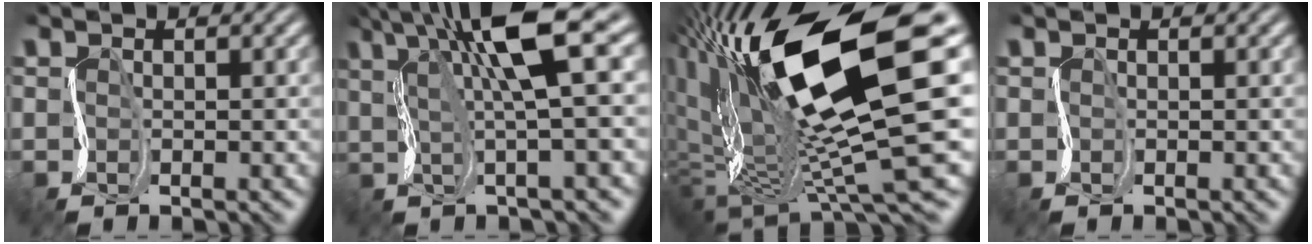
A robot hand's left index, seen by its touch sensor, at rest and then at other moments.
{"total": 9.0, "force": [4.0, 1.0, 8.1], "torque": [-0.125, 0.018, 0.068]}
{"total": 14.5, "force": [4.2, 3.9, 13.3], "torque": [-0.240, -0.005, 0.086]}
{"total": 0.0}